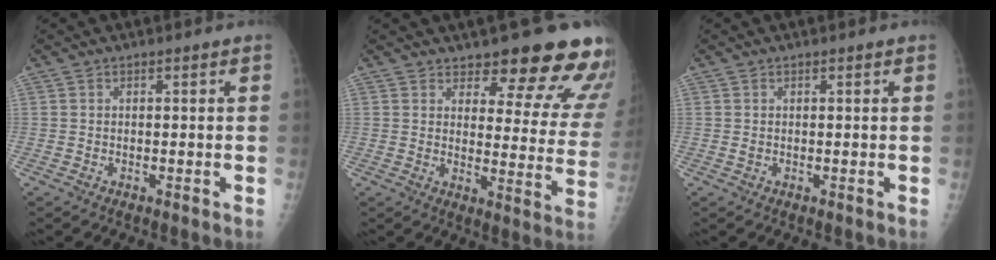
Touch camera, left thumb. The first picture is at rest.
{"total": 17.1, "force": [14.1, 5.1, 8.2], "torque": [-0.057, -0.101, 0.161]}
{"total": 0.7, "force": [0.4, 0.1, 0.6], "torque": [-0.016, 0.003, 0.008]}